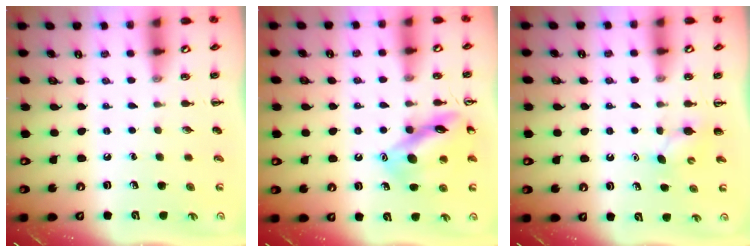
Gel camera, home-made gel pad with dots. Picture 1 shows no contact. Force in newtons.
{"total": 13.8, "press": 13.7, "slide": 1.3}
{"total": 3.5, "press": 3.3, "slide": 1.3}